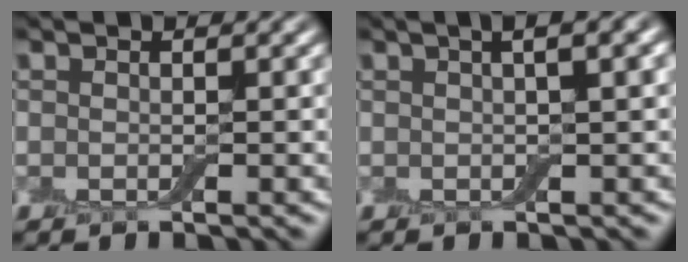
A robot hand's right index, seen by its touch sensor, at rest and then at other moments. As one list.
[{"total": 4.7, "force": [1.8, 1.9, 4.0], "torque": [-0.028, 0.019, 0.001]}]